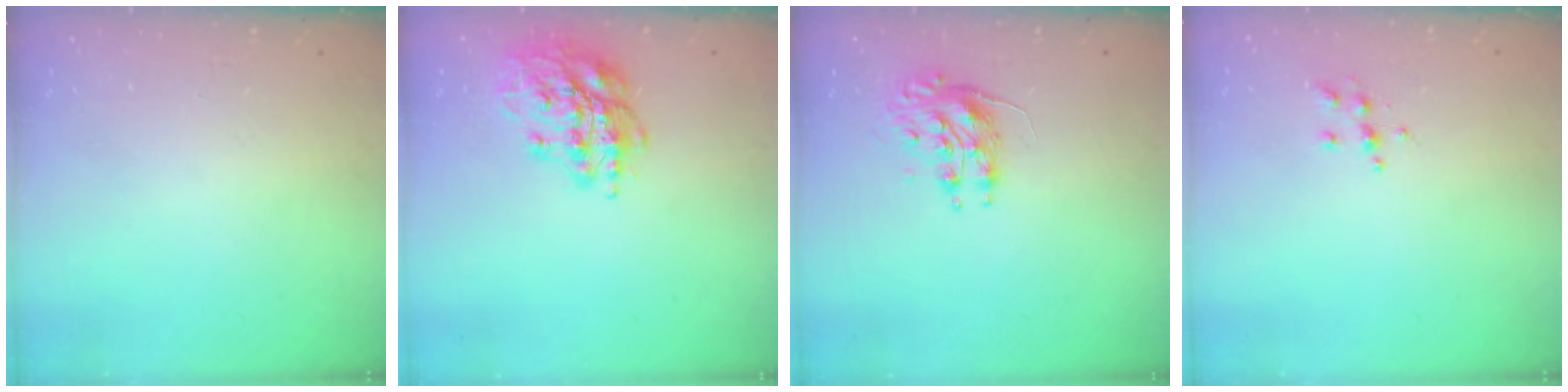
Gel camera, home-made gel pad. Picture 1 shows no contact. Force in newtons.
{"total": 16.4, "press": 16.4, "slide": 0.6}
{"total": 8.1, "press": 8.1, "slide": 0.1}
{"total": 5.7, "press": 5.7, "slide": 0.9}